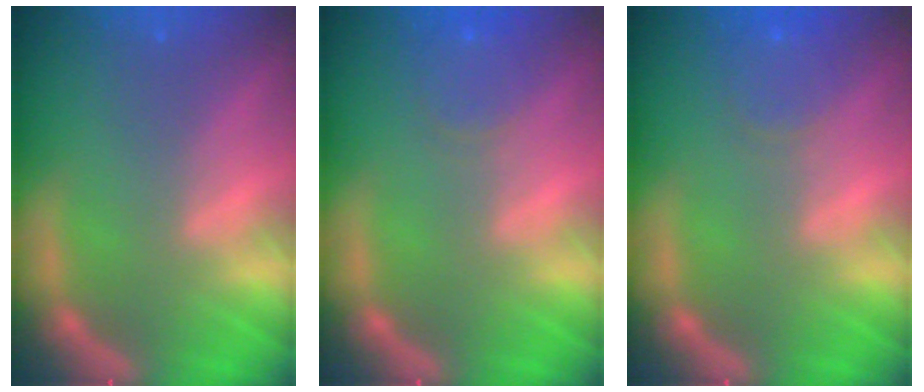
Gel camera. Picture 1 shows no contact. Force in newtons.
{"total": 3.0}
{"total": 3.0}